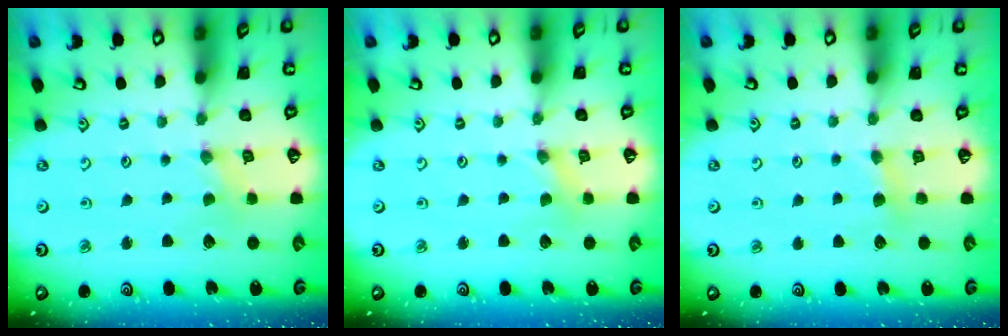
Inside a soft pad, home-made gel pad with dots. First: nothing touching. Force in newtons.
{"total": 0.0}
{"total": 5.5, "press": 5.5, "slide": 0.6}